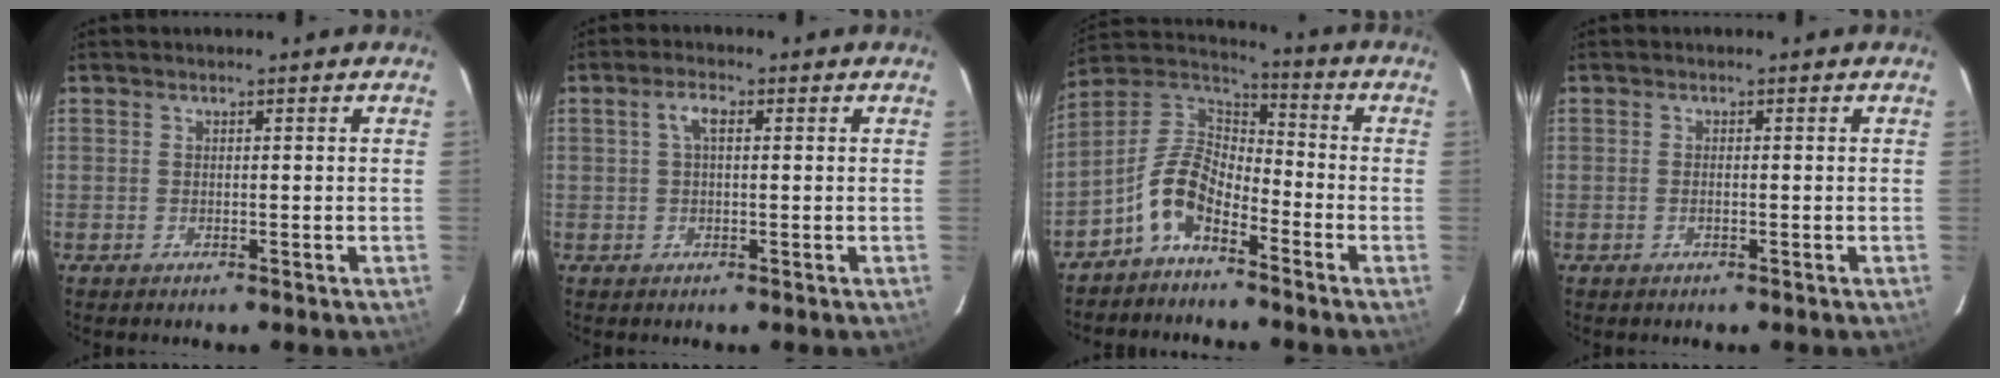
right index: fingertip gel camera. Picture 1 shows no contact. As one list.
[{"total": 2.7, "force": [0.7, 1.1, 2.4], "torque": [-0.050, 0.010, 0.013]}, {"total": 9.6, "force": [-5.5, 4.7, 6.3], "torque": [-0.138, 0.026, -0.117]}, {"total": 0.7, "force": [-0.3, 0.2, 0.6], "torque": [-0.014, 0.001, -0.007]}]